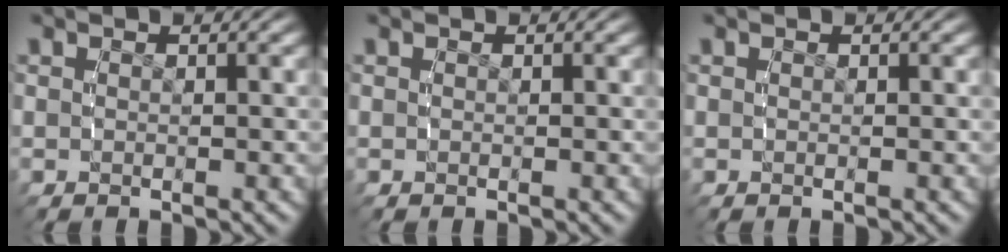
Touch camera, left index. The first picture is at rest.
{"total": 0.0}
{"total": 0.0}